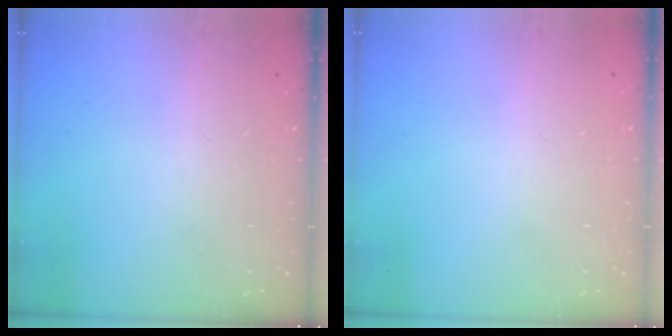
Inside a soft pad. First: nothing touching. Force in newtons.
{"total": 2.6, "press": 2.6, "slide": 0.2}